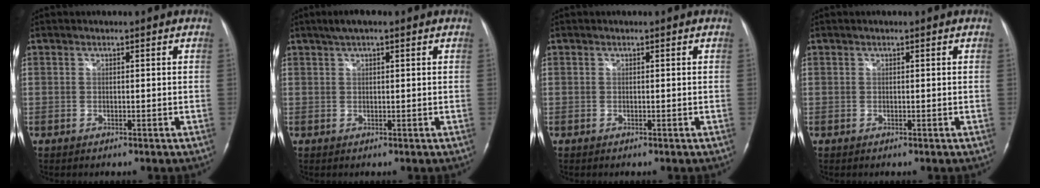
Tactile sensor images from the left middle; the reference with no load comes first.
{"total": 3.5, "force": [2.3, 0.7, 2.5], "torque": [-0.050, 0.021, 0.038]}
{"total": 0.0}
{"total": 0.0}